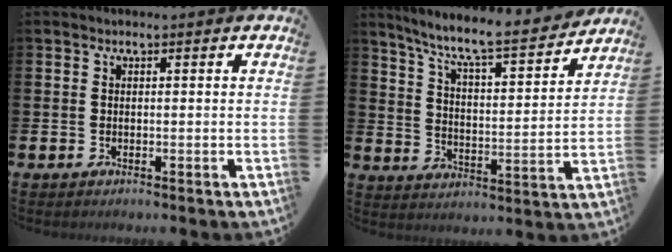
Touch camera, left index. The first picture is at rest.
{"total": 8.5, "force": [7.7, 0.8, 3.6], "torque": [-0.096, -0.056, 0.127]}